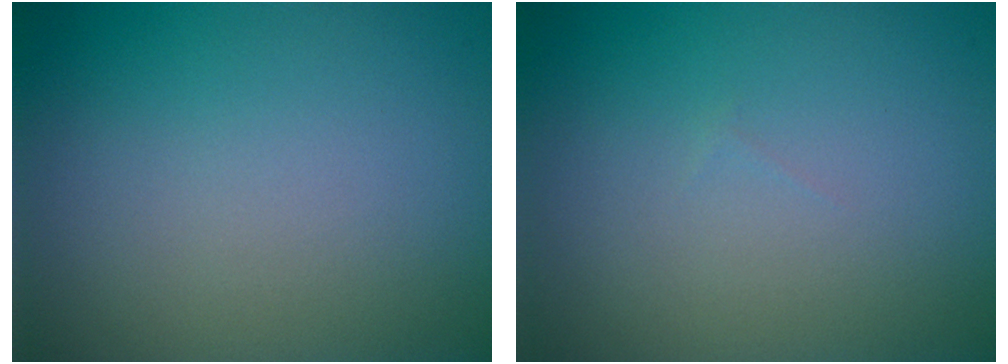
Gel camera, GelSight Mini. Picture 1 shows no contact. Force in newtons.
{"total": 0.0}